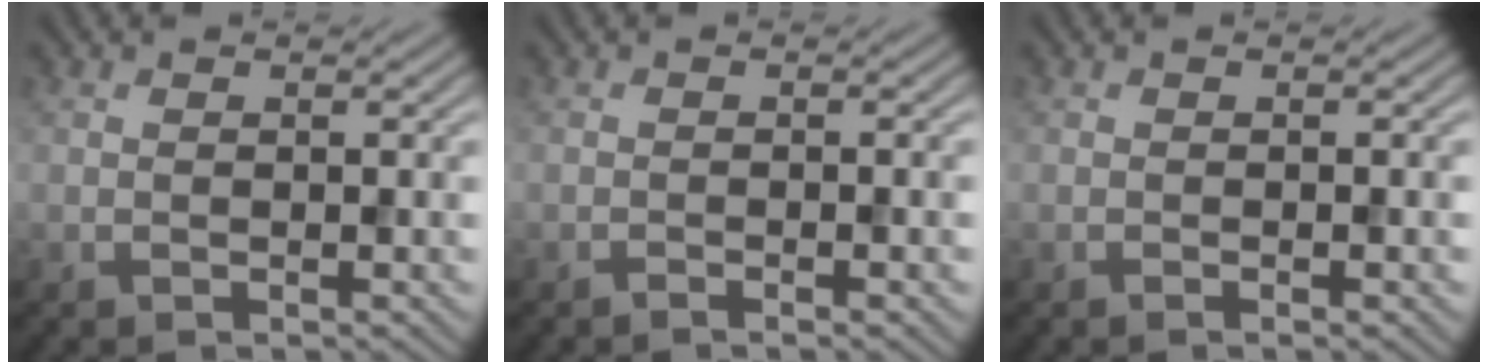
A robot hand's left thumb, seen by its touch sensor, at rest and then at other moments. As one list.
[{"total": 1.1, "force": [-0.8, 0.0, 0.7], "torque": [-0.014, 0.003, -0.016]}, {"total": 0.8, "force": [-0.4, 0.0, 0.7], "torque": [-0.015, 0.001, -0.009]}]